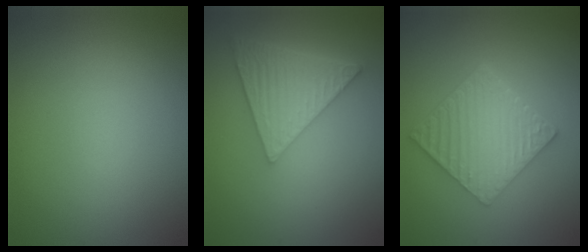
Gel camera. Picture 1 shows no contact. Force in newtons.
{"total": 5.9, "press": 4.4, "slide": 3.9}
{"total": 6.6, "press": 4.7, "slide": 4.6}